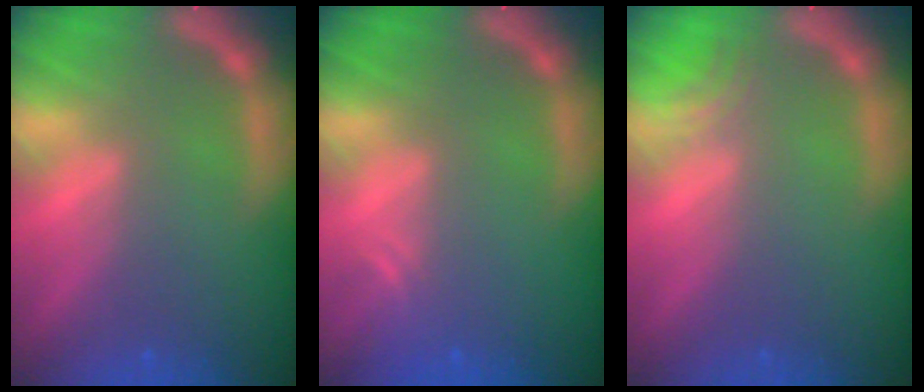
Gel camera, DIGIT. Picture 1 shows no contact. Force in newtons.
{"total": 1.5}
{"total": 1.5}